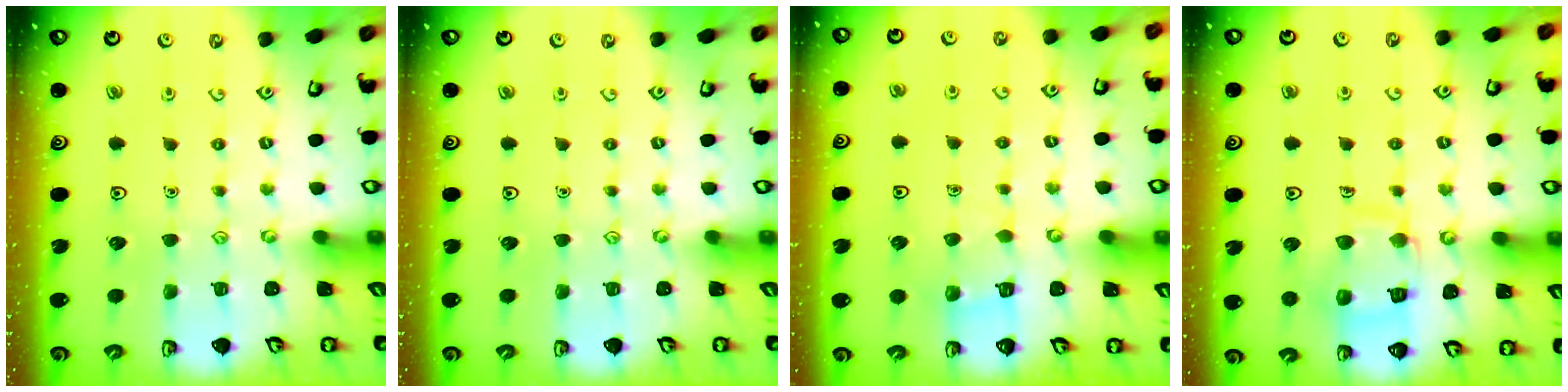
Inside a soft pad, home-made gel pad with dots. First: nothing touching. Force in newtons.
{"total": 0.0}
{"total": 4.7, "press": 4.7, "slide": 0.3}
{"total": 13.0, "press": 13.0, "slide": 1.4}